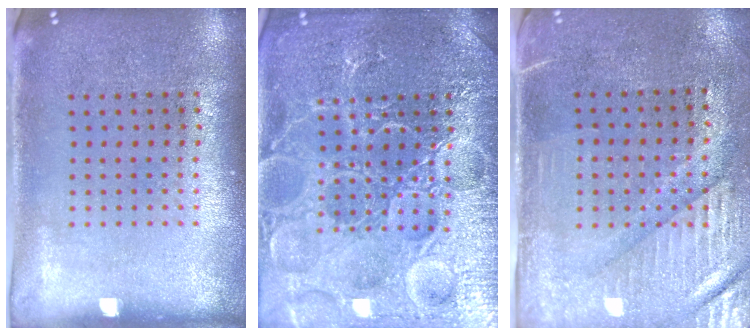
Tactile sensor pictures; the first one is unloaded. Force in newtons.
{"total": 7.4, "press": 7.3, "slide": 1.0}
{"total": 3.6, "press": 3.1, "slide": 1.8}